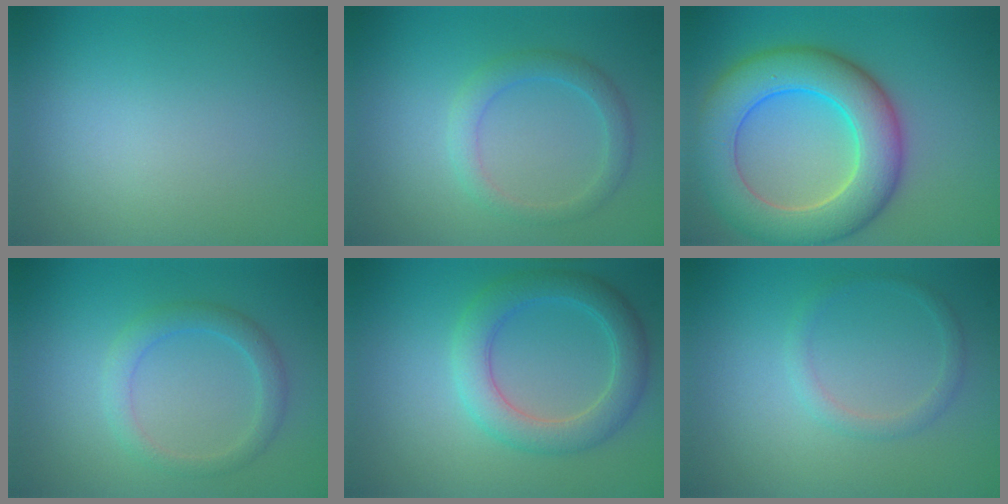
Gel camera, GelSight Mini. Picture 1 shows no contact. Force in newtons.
{"total": 2.3, "press": 2.3, "slide": 0.1}
{"total": 9.5, "press": 9.5, "slide": 0.8}
{"total": 2.4, "press": 2.4, "slide": 0.1}
{"total": 4.4, "press": 4.4, "slide": 0.4}
{"total": 1.5, "press": 1.5, "slide": 0.1}